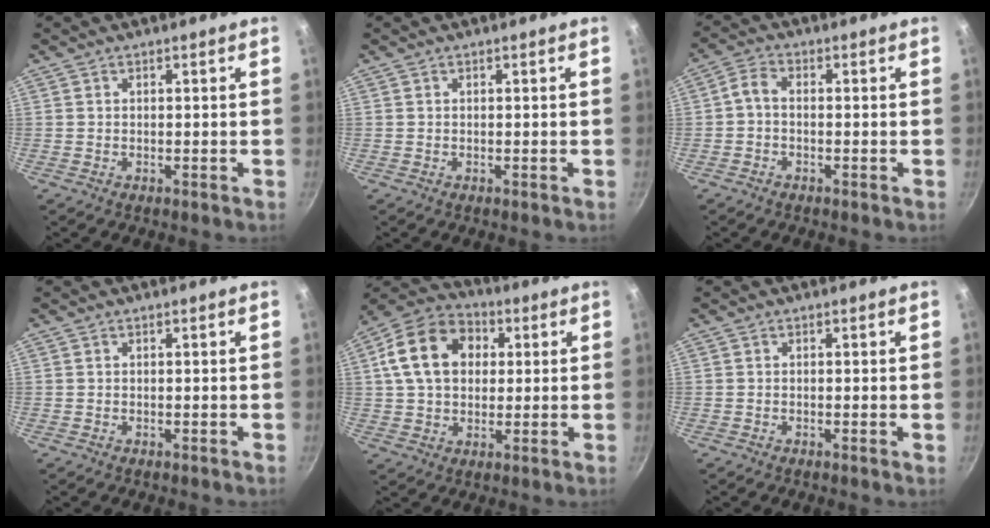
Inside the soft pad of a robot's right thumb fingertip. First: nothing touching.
{"total": 0.0}
{"total": 2.9, "force": [-0.8, 1.8, 2.2], "torque": [-0.053, 0.016, -0.026]}
{"total": 0.0}
{"total": 15.1, "force": [3.2, 11.3, 9.5], "torque": [-0.144, 0.020, 0.040]}
{"total": 0.5, "force": [-0.1, -0.1, 0.5], "torque": [-0.007, -0.002, -0.004]}